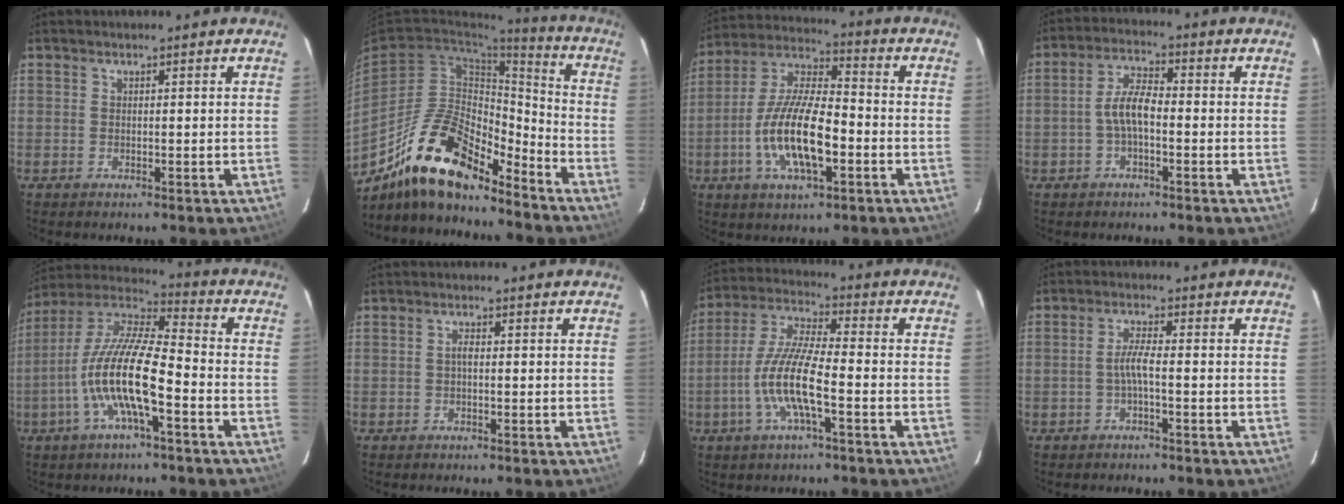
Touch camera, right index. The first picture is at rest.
{"total": 18.8, "force": [-14.0, 6.6, 10.6], "torque": [-0.204, 0.009, -0.255]}
{"total": 15.6, "force": [-4.6, 5.5, 13.9], "torque": [-0.281, -0.005, -0.086]}
{"total": 5.6, "force": [-1.4, 2.1, 5.0], "torque": [-0.103, 0.015, -0.028]}
{"total": 15.8, "force": [-5.3, 3.5, 14.5], "torque": [-0.278, -0.009, -0.108]}
{"total": 1.1, "force": [-0.2, 0.5, 1.0], "torque": [-0.019, 0.006, -0.004]}
{"total": 11.7, "force": [-3.8, 2.0, 10.8], "torque": [-0.229, -0.003, -0.075]}
{"total": 2.9, "force": [-1.1, 0.0, 2.7], "torque": [-0.057, 0.004, -0.021]}